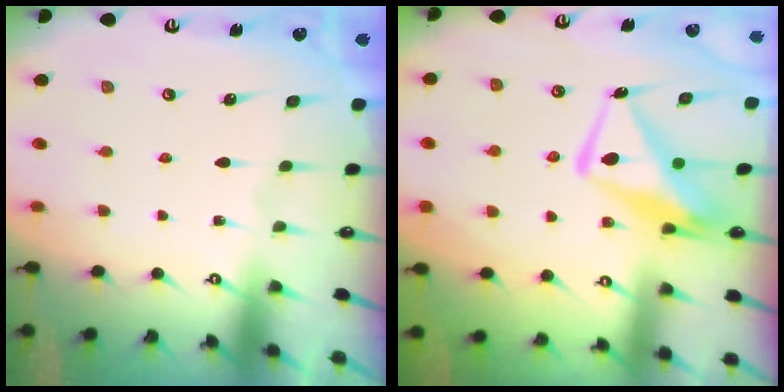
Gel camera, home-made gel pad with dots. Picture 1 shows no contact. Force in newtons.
{"total": 12.3, "press": 12.2, "slide": 1.4}